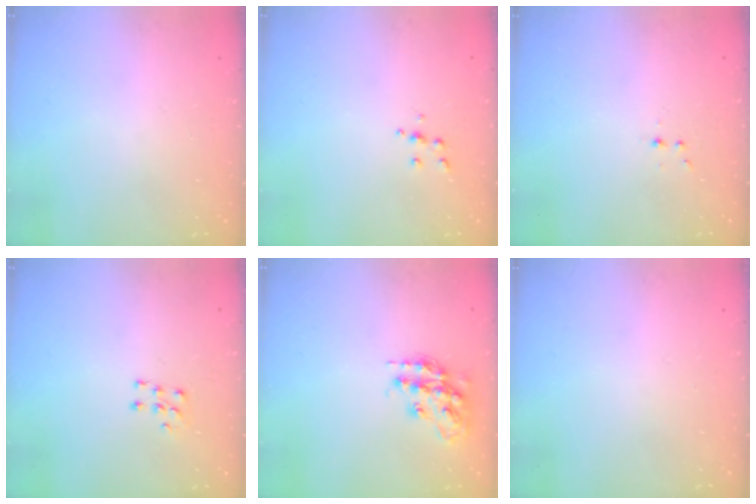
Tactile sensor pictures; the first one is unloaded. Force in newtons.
{"total": 4.3, "press": 4.3, "slide": 0.5}
{"total": 2.8, "press": 2.4, "slide": 1.5}
{"total": 5.6, "press": 5.6, "slide": 0.5}
{"total": 14.9, "press": 14.8, "slide": 0.9}
{"total": 0.0}